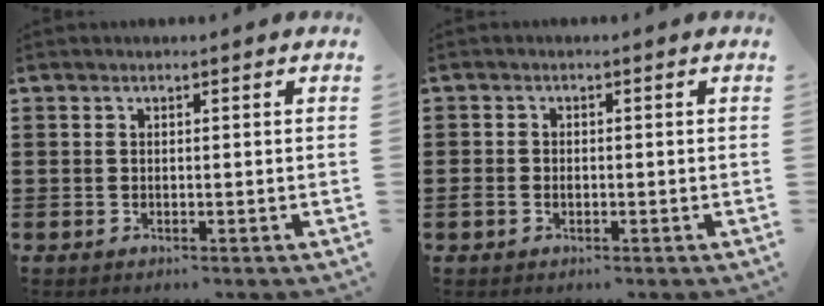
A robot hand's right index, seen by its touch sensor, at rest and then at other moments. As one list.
[{"total": 1.1, "force": [-0.3, 0.8, 0.7], "torque": [-0.015, 0.002, -0.007]}]